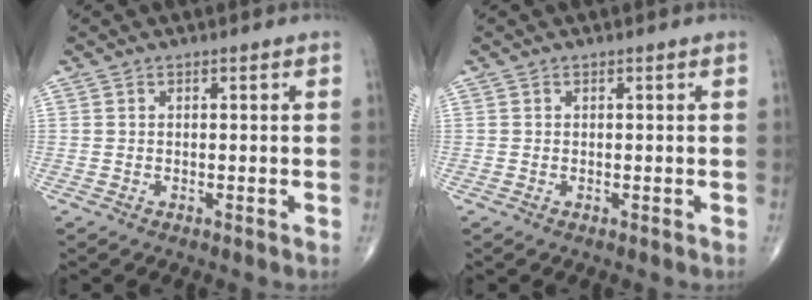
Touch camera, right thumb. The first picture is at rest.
{"total": 0.0}